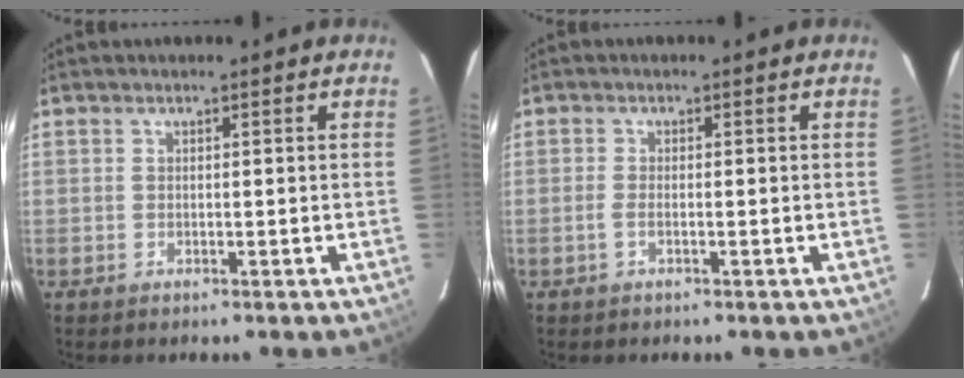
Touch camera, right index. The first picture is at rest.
{"total": 0.9, "force": [-0.4, 0.4, 0.7], "torque": [-0.018, 0.000, -0.008]}